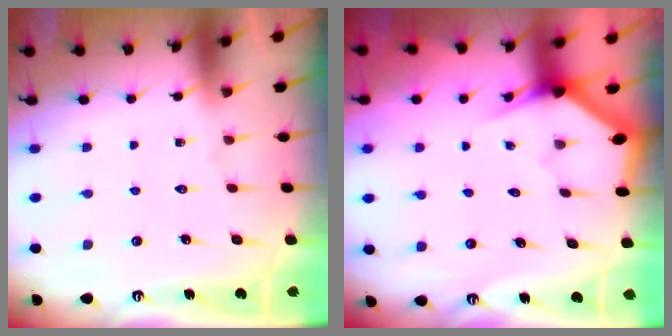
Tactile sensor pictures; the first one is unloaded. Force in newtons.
{"total": 3.2, "press": 3.2, "slide": 0.1}